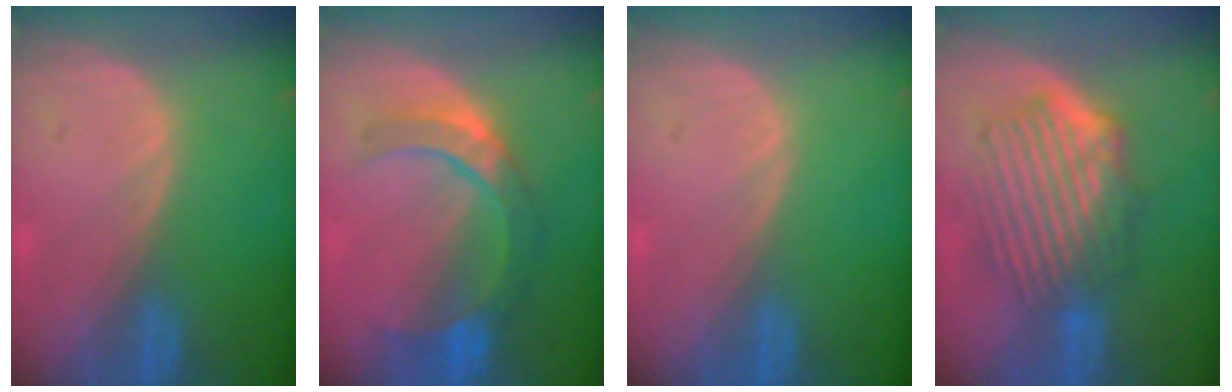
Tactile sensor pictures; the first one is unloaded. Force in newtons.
{"total": 7.2, "press": 7.1, "slide": 1.1}
{"total": 0.0}
{"total": 9.4, "press": 8.3, "slide": 4.5}